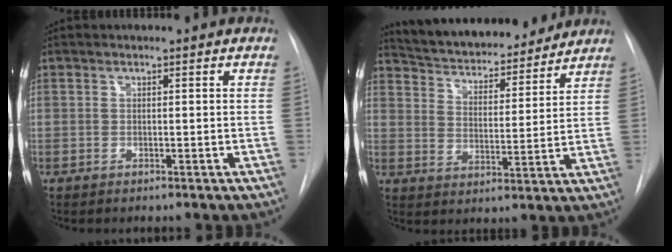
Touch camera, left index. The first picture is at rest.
{"total": 18.1, "force": [16.7, 4.1, 5.7], "torque": [-0.092, 0.003, 0.248]}